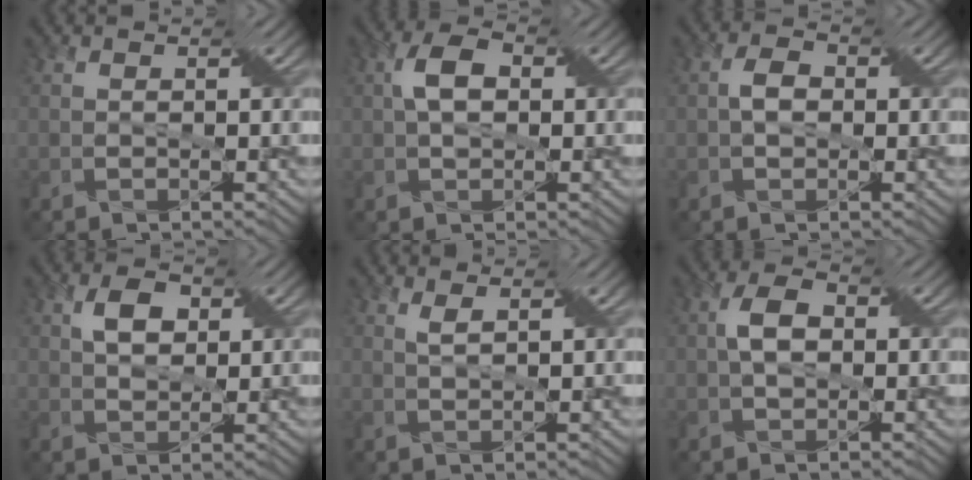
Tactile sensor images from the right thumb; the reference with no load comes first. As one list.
[{"total": 4.7, "force": [0.8, 2.7, 3.8], "torque": [-0.076, 0.009, 0.008]}, {"total": 2.6, "force": [0.0, 1.8, 1.9], "torque": [-0.034, 0.002, -0.002]}, {"total": 3.6, "force": [1.5, 2.1, 2.5], "torque": [-0.046, 0.007, 0.023]}, {"total": 1.7, "force": [1.2, -0.3, 1.2], "torque": [-0.027, 0.004, 0.022]}, {"total": 4.4, "force": [0.4, 2.6, 3.5], "torque": [-0.073, 0.007, 0.002]}]